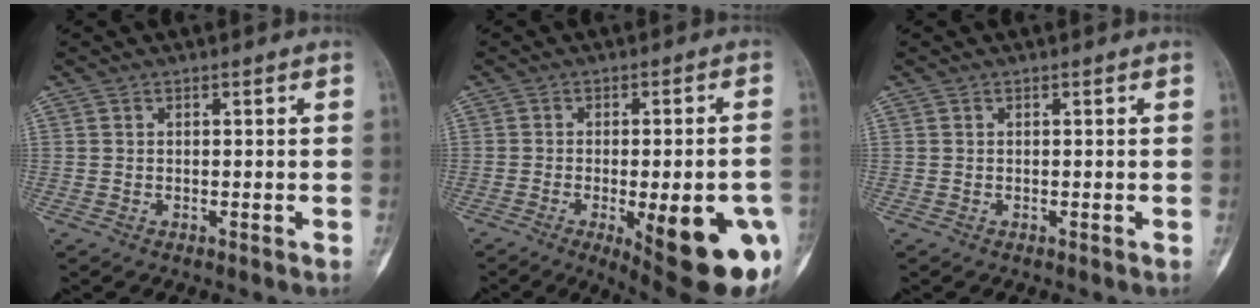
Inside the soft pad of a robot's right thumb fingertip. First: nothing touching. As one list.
[{"total": 20.9, "force": [-7.2, 6.4, 18.6], "torque": [-0.188, 0.001, -0.074]}, {"total": 0.0}]